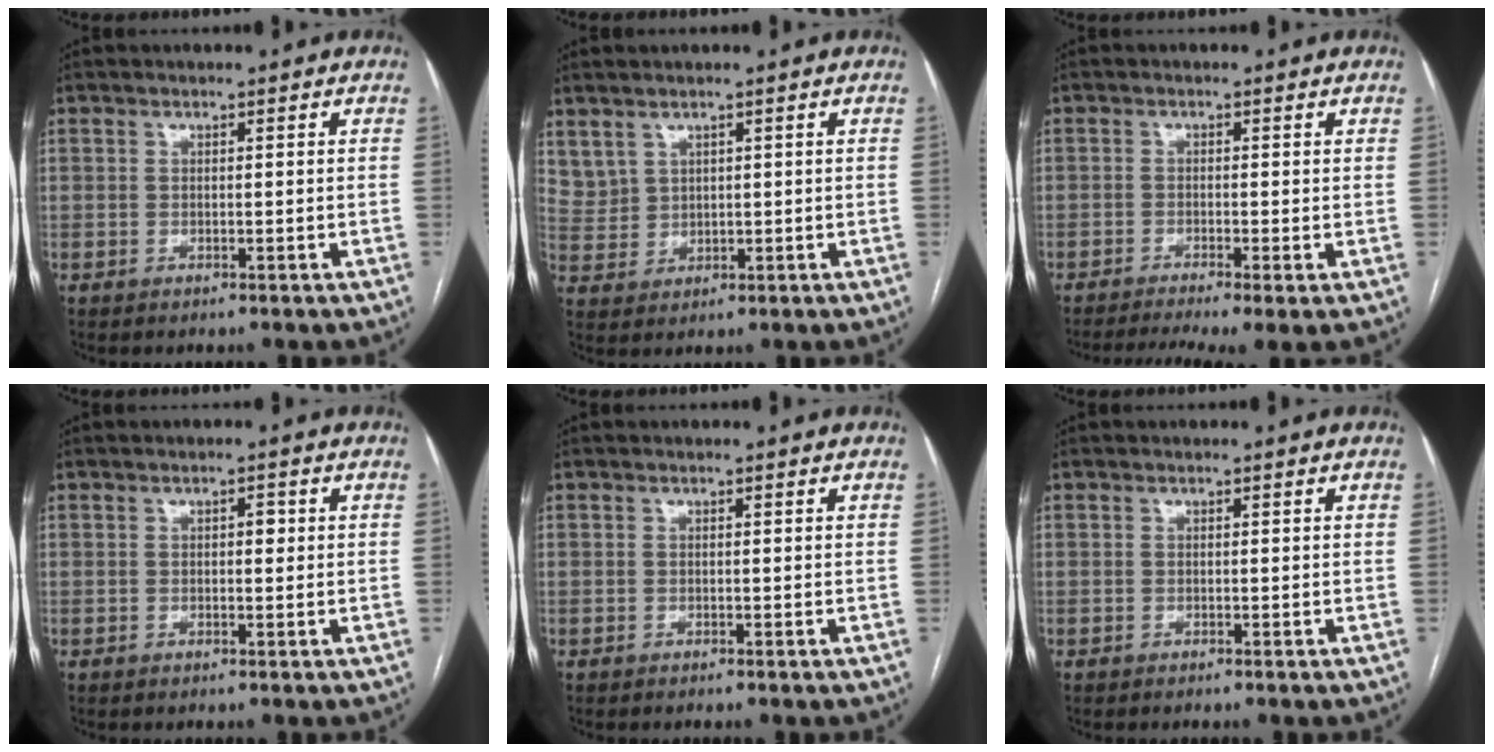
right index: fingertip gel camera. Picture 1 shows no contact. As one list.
[{"total": 3.9, "force": [2.4, 3.0, 0.2], "torque": [-0.002, 0.006, 0.056]}, {"total": 7.3, "force": [-4.9, 0.7, 5.3], "torque": [-0.088, -0.006, -0.082]}, {"total": 1.3, "force": [0.2, 0.6, 1.1], "torque": [-0.014, 0.003, 0.001]}, {"total": 0.0}, {"total": 0.0}]